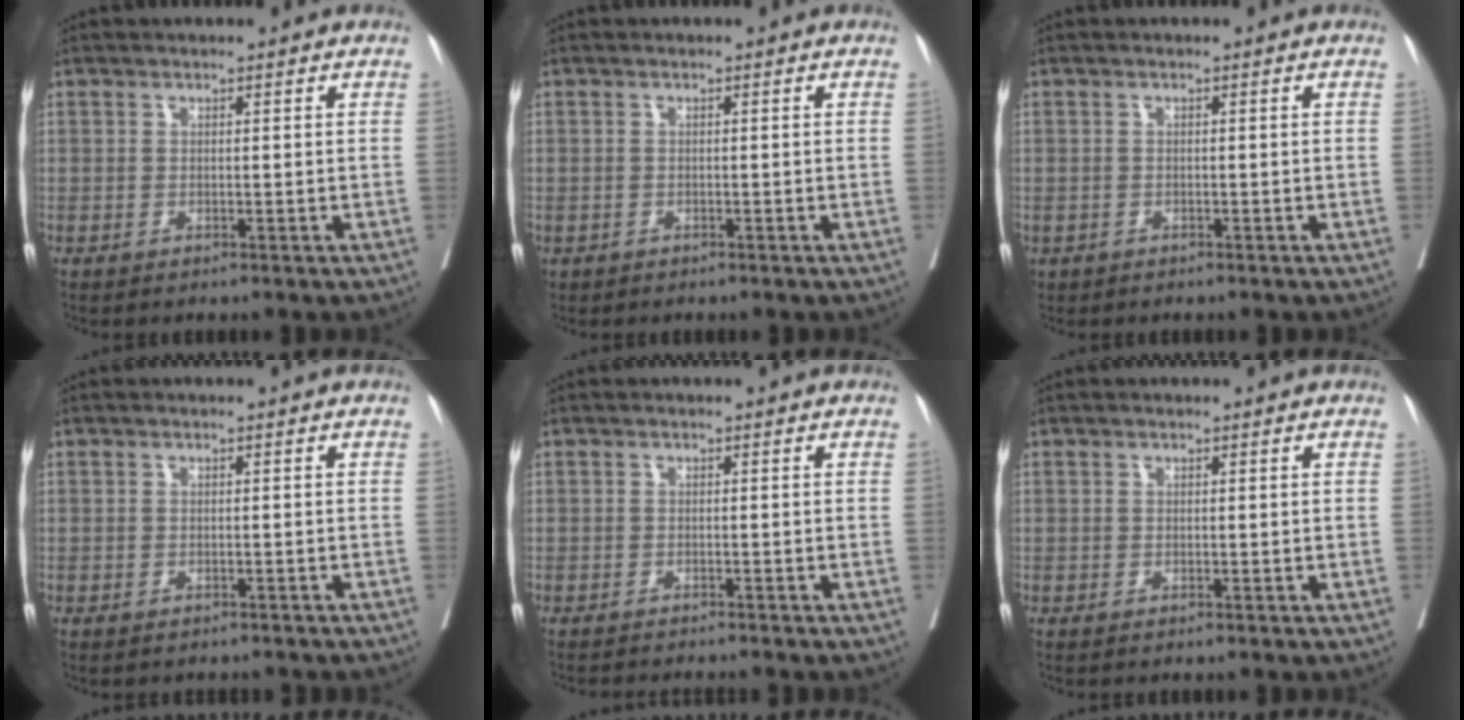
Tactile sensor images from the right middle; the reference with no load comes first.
{"total": 0.6, "force": [-0.4, 0.4, 0.2], "torque": [-0.007, 0.003, -0.007]}
{"total": 1.1, "force": [-0.7, 0.7, 0.4], "torque": [-0.010, 0.002, -0.010]}
{"total": 4.9, "force": [-4.6, 1.1, 1.5], "torque": [-0.019, -0.001, -0.053]}
{"total": 7.5, "force": [-7.0, 0.0, 2.8], "torque": [-0.020, -0.016, -0.094]}
{"total": 0.6, "force": [-0.5, -0.1, 0.3], "torque": [-0.004, 0.003, -0.006]}